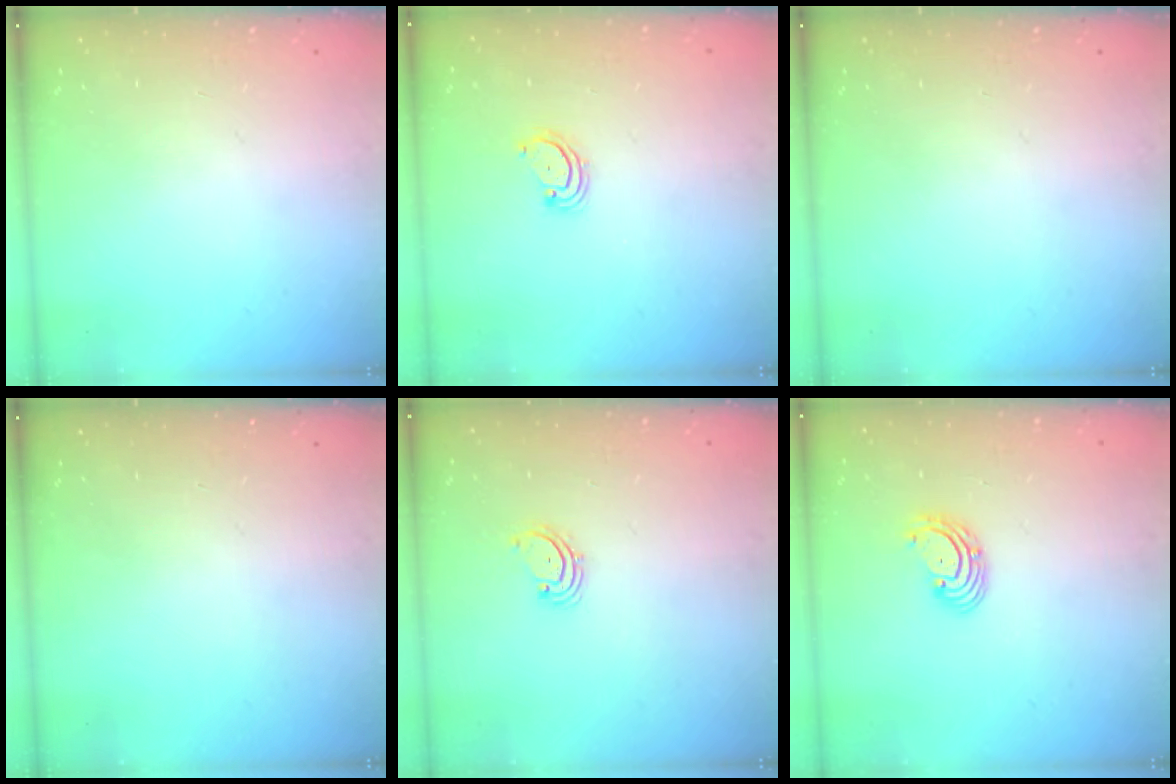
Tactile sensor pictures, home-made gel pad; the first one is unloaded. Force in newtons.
{"total": 2.5, "press": 2.5, "slide": 0.3}
{"total": 0.0}
{"total": 0.0}
{"total": 2.1, "press": 2.1, "slide": 0.3}
{"total": 2.7, "press": 2.7, "slide": 0.3}